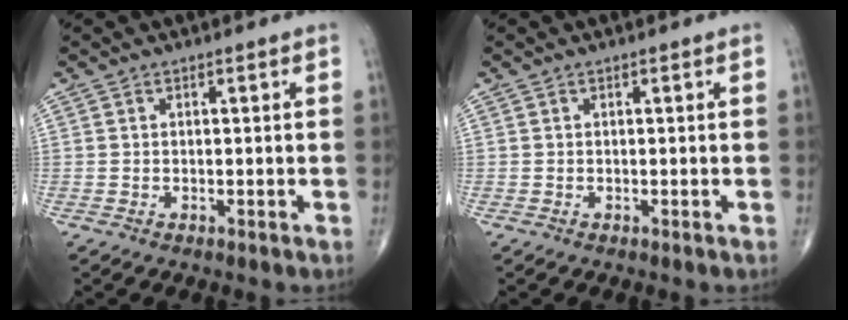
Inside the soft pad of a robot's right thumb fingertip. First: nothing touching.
{"total": 0.0}